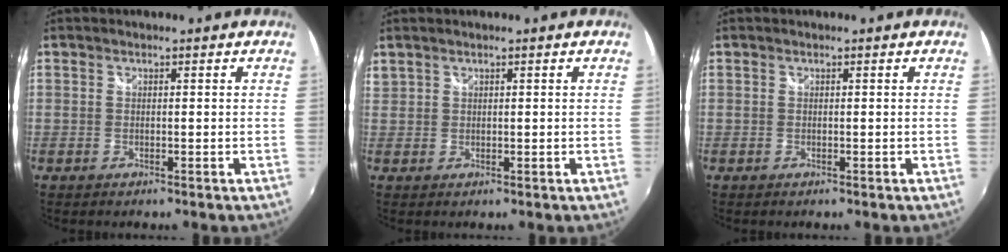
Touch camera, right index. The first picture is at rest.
{"total": 2.0, "force": [1.5, 1.1, 0.6], "torque": [-0.005, 0.003, 0.031]}
{"total": 0.0}